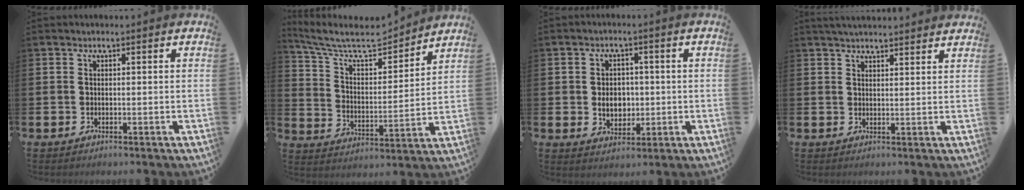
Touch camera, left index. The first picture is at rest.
{"total": 8.8, "force": [7.7, 2.7, 3.2], "torque": [-0.100, -0.051, 0.131]}
{"total": 4.1, "force": [-0.2, 3.4, 2.3], "torque": [-0.029, 0.000, -0.014]}
{"total": 3.3, "force": [3.2, 0.3, 0.5], "torque": [-0.012, -0.011, 0.059]}